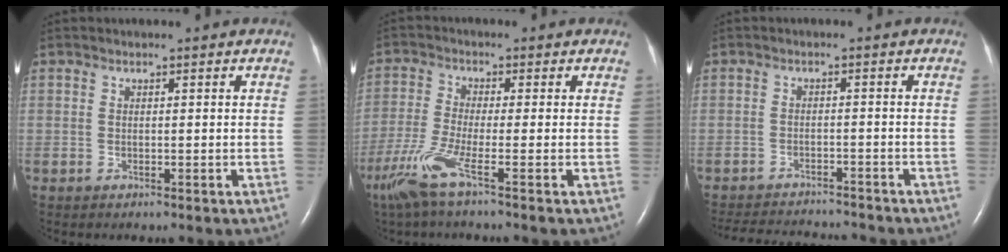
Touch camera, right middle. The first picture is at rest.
{"total": 6.8, "force": [-4.0, -0.6, 5.5], "torque": [-0.125, -0.024, -0.087]}
{"total": 11.7, "force": [-11.1, 1.7, 3.2], "torque": [-0.063, -0.001, -0.153]}